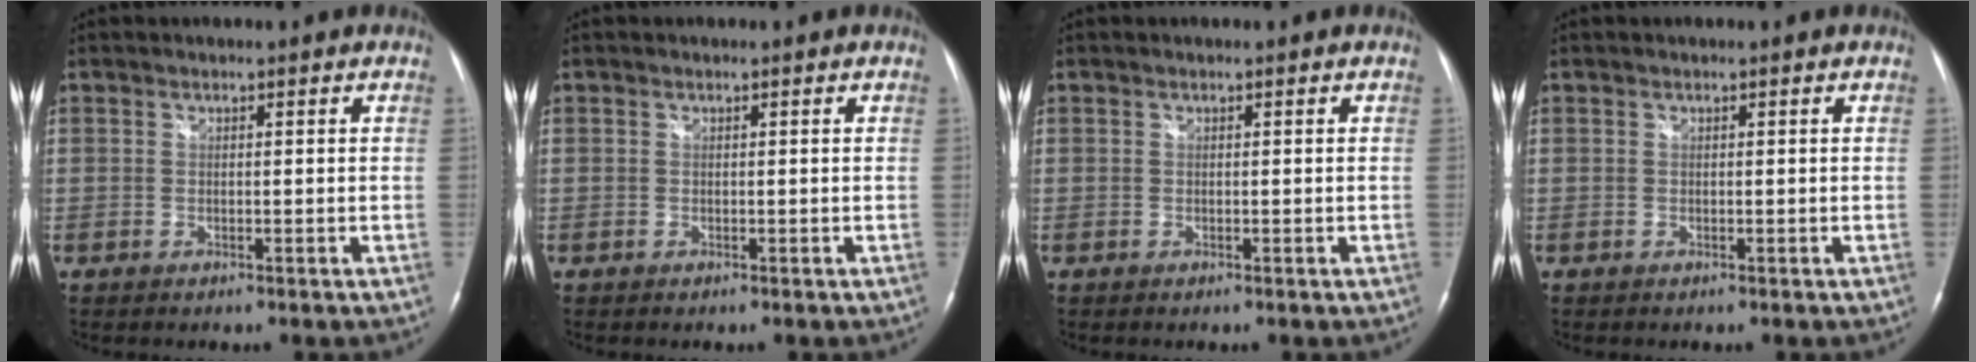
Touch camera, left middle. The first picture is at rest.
{"total": 0.0}
{"total": 0.0}
{"total": 0.0}